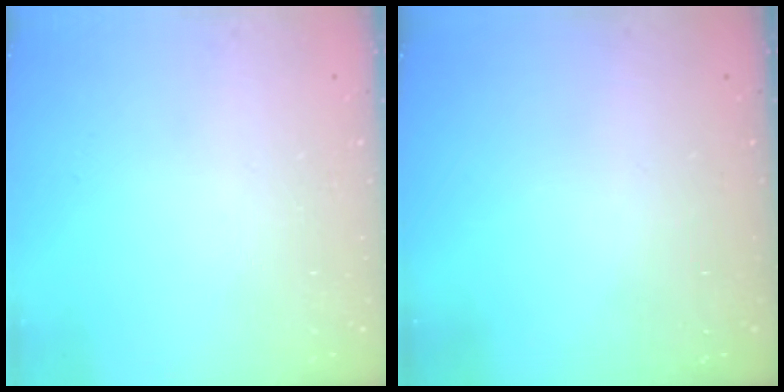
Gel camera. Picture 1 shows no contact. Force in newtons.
{"total": 0.0}